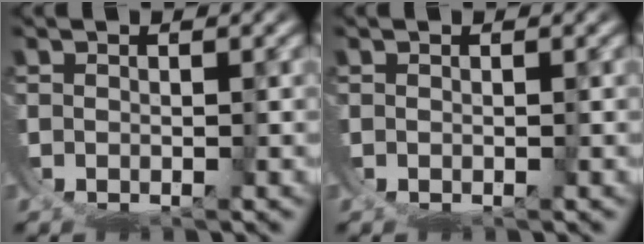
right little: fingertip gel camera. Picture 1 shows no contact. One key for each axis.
{"total": 0.0}